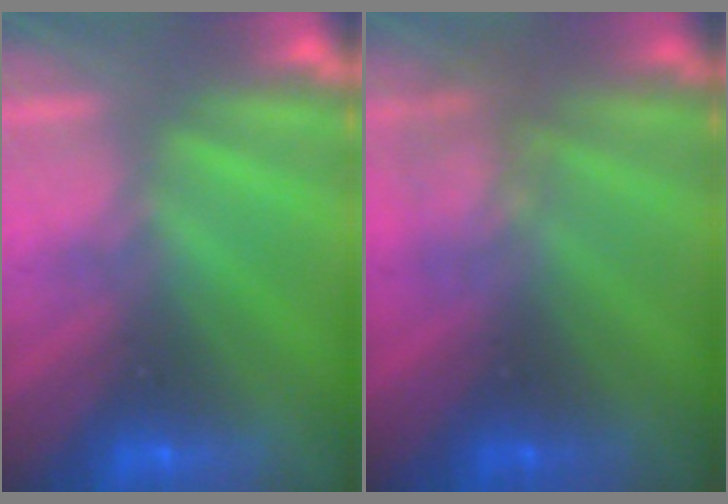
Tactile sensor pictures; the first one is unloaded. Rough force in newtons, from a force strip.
{"total": 2.4}